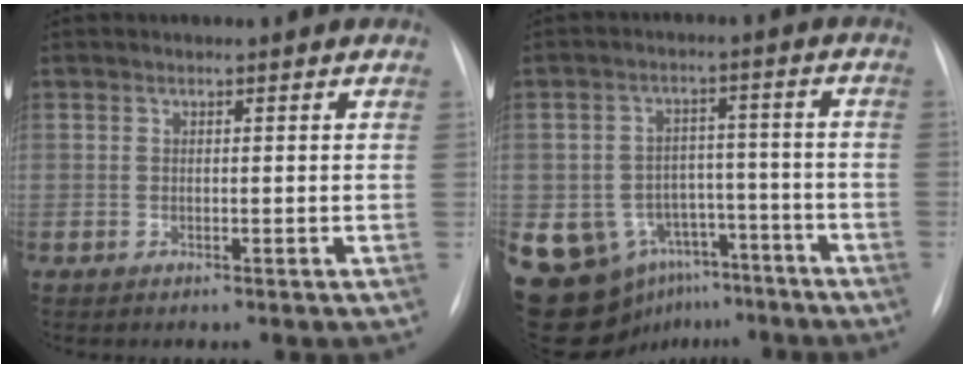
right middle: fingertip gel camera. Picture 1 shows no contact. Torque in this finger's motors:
{"motor_torque": [1.46, -0.68, 1.05, 0.21]}